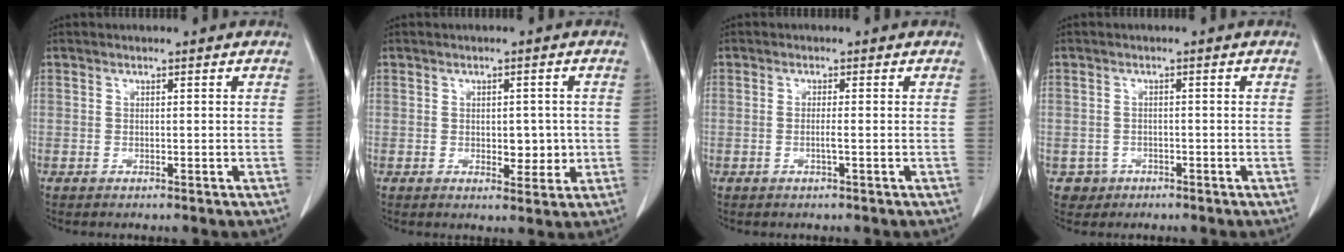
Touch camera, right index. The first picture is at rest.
{"total": 4.0, "force": [-0.4, 2.2, 3.3], "torque": [-0.035, -0.001, 0.001]}
{"total": 1.2, "force": [-0.4, -0.2, 1.1], "torque": [-0.023, -0.001, -0.008]}
{"total": 2.5, "force": [-1.1, 2.2, -0.2], "torque": [0.007, 0.012, -0.017]}